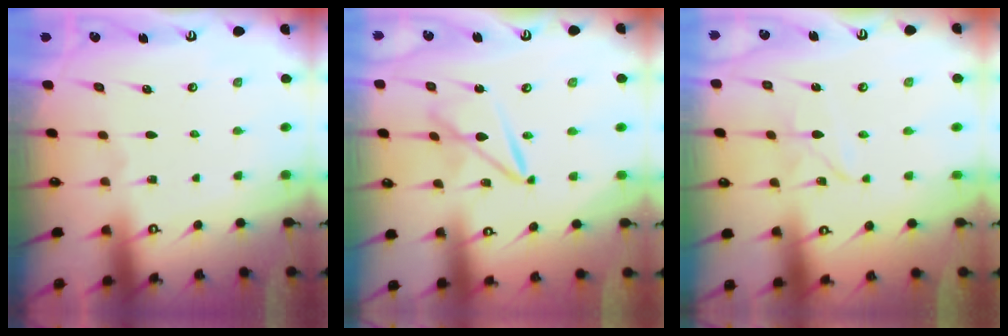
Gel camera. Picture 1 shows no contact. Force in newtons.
{"total": 7.5, "press": 7.5, "slide": 0.7}
{"total": 2.6, "press": 2.6, "slide": 0.2}